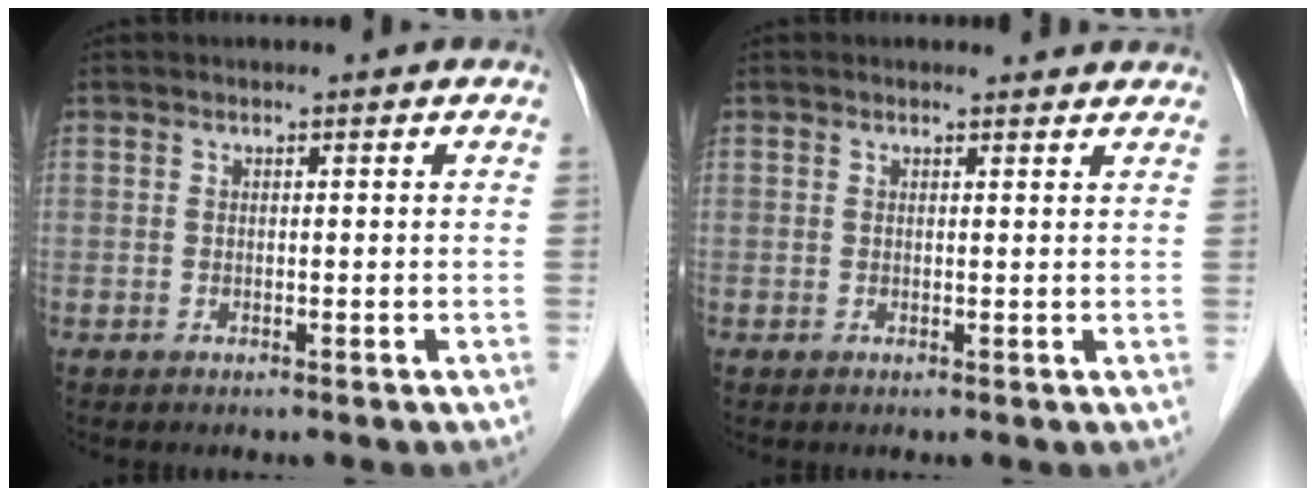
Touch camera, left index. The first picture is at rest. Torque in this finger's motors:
{"motor_torque": [0.75, -0.91, 0.01, -0.02]}